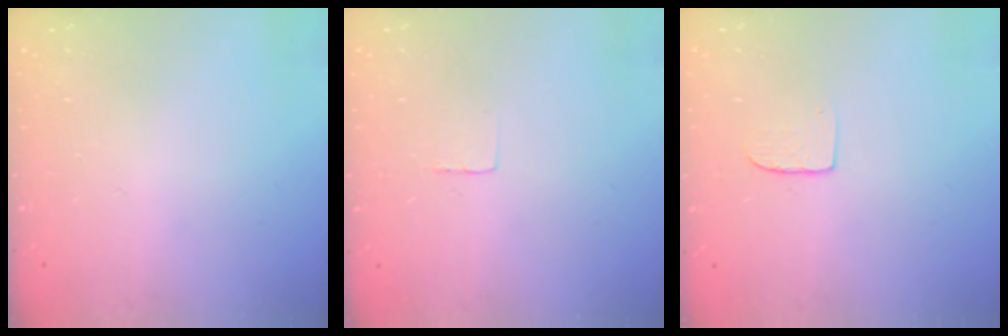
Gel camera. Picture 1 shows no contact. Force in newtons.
{"total": 2.3, "press": 2.3, "slide": 0.1}
{"total": 4.7, "press": 4.7, "slide": 0.4}